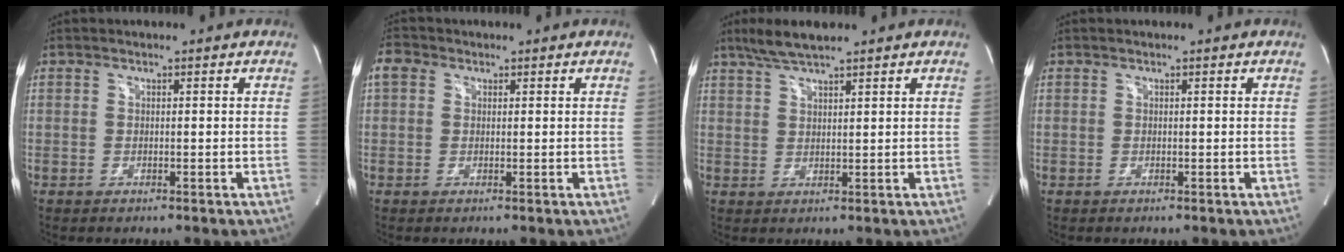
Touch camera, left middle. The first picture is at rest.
{"total": 2.6, "force": [1.0, 2.1, 1.2], "torque": [-0.031, 0.020, 0.019]}
{"total": 5.2, "force": [4.2, 0.3, 3.1], "torque": [-0.070, 0.013, 0.081]}
{"total": 0.0}